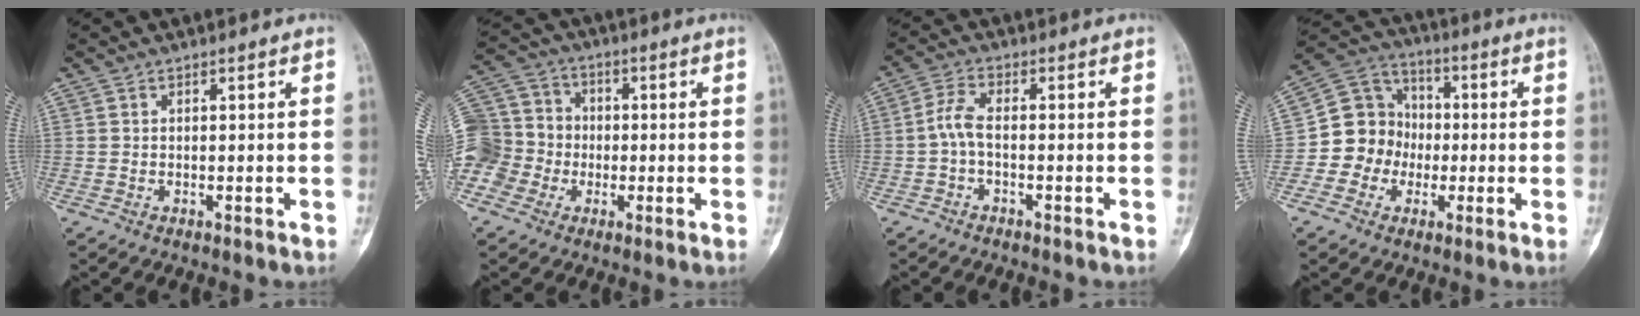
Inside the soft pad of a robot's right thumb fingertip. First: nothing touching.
{"total": 16.4, "force": [-3.5, 14.7, 6.2], "torque": [-0.148, 0.058, -0.067]}
{"total": 4.0, "force": [-1.0, 1.6, 3.6], "torque": [-0.078, 0.015, -0.028]}
{"total": 11.3, "force": [-1.8, 10.5, 3.8], "torque": [-0.021, 0.040, -0.042]}